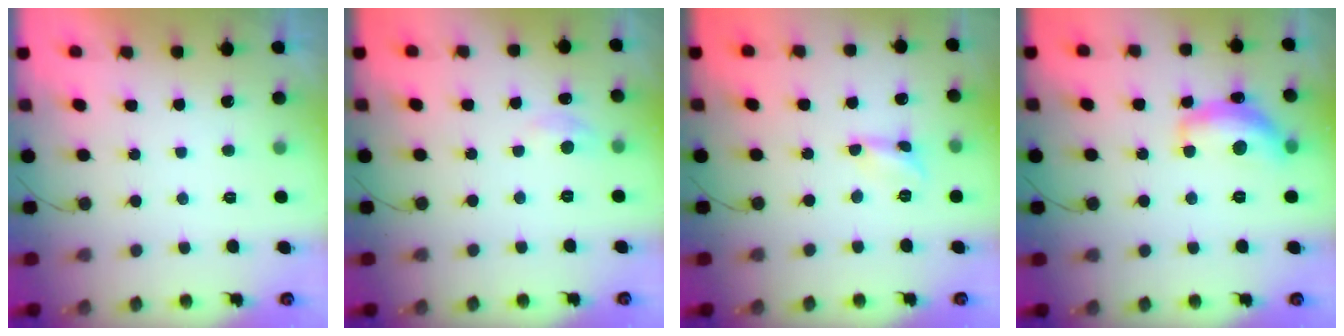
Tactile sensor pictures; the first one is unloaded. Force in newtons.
{"total": 3.3, "press": 3.3, "slide": 0.4}
{"total": 2.6, "press": 2.6, "slide": 0.2}
{"total": 13.7, "press": 13.7, "slide": 0.8}